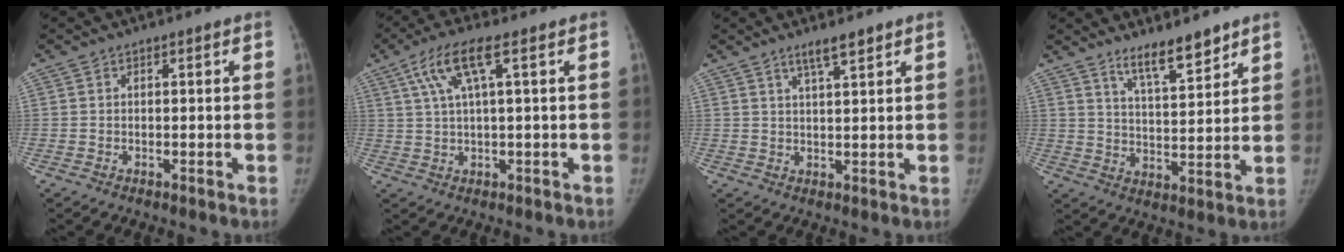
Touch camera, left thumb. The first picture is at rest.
{"total": 7.3, "force": [2.8, 1.3, 6.6], "torque": [-0.155, 0.014, 0.056]}
{"total": 3.4, "force": [2.5, 0.3, 2.3], "torque": [-0.040, -0.013, 0.047]}
{"total": 8.0, "force": [6.4, 1.8, 4.4], "torque": [-0.060, -0.052, 0.114]}